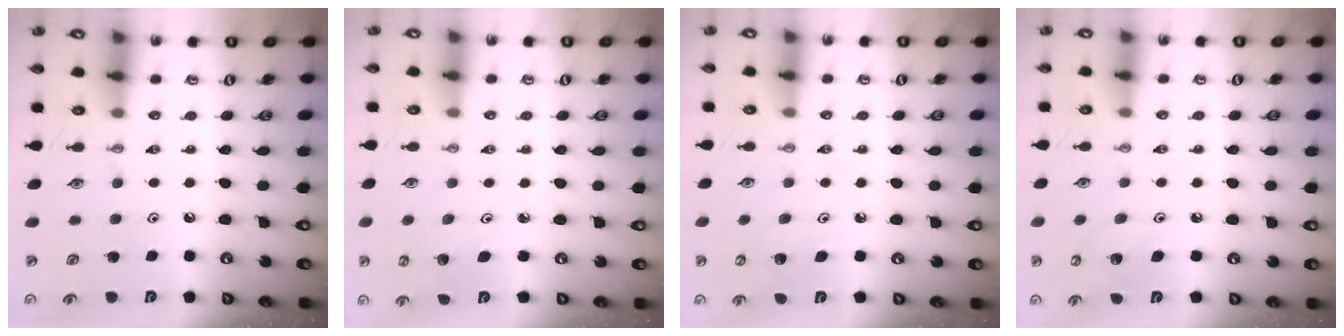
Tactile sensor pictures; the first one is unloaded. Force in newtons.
{"total": 3.9, "press": 3.5, "slide": 1.7}
{"total": 4.1, "press": 4.1, "slide": 0.4}
{"total": 5.4, "press": 5.4, "slide": 0.9}